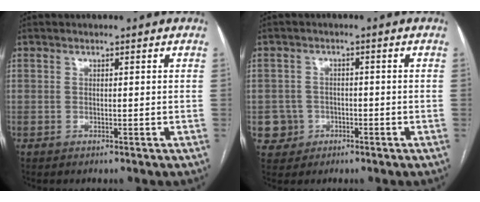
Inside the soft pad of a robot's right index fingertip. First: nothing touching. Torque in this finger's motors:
{"motor_torque": [-0.86, 0.81, -1.05, -0.21]}